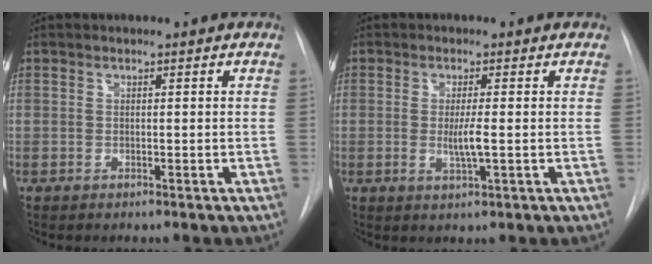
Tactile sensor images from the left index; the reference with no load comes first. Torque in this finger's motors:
{"motor_torque": [0.10, 0.04, 0.06, 0.03]}